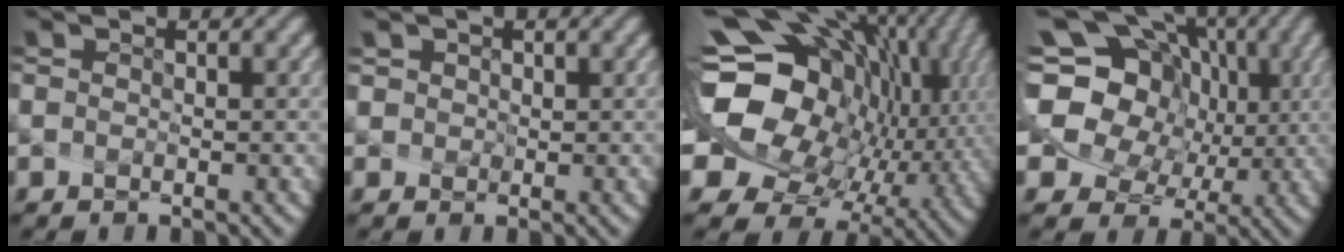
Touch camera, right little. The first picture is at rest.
{"total": 1.2, "force": [0.2, 1.2, -0.1], "torque": [0.016, 0.011, -0.002]}
{"total": 17.5, "force": [3.5, 13.4, 10.7], "torque": [-0.202, -0.001, 0.078]}
{"total": 17.9, "force": [3.7, 15.1, 9.0], "torque": [-0.170, 0.022, 0.046]}